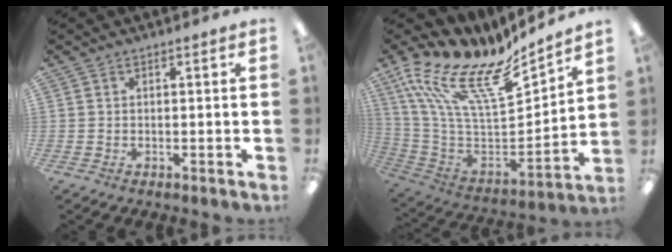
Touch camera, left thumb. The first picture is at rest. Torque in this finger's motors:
{"motor_torque": [0.39, 0.23, 1.20, -1.57, 0.45]}